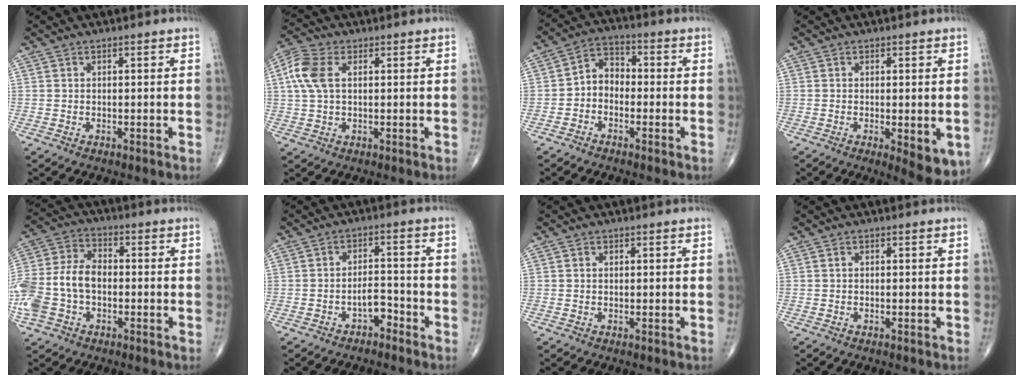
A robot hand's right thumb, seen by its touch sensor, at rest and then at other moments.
{"total": 7.3, "force": [1.7, 4.2, 5.7], "torque": [-0.145, 0.017, 0.032]}
{"total": 5.4, "force": [-1.5, 4.1, 3.1], "torque": [-0.029, 0.029, -0.046]}
{"total": 7.0, "force": [-1.9, 2.3, 6.4], "torque": [-0.081, -0.018, -0.023]}
{"total": 14.2, "force": [-2.6, 9.7, 10.0], "torque": [-0.217, 0.036, -0.054]}
{"total": 4.0, "force": [-2.7, 2.2, 2.0], "torque": [-0.017, 0.031, -0.042]}
{"total": 0.5, "force": [0.1, 0.5, 0.2], "torque": [-0.001, 0.000, 0.002]}
{"total": 0.0}